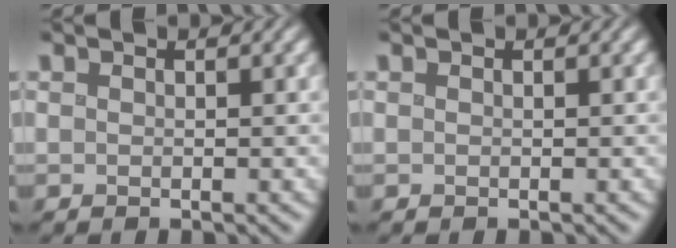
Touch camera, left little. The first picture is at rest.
{"total": 0.0}